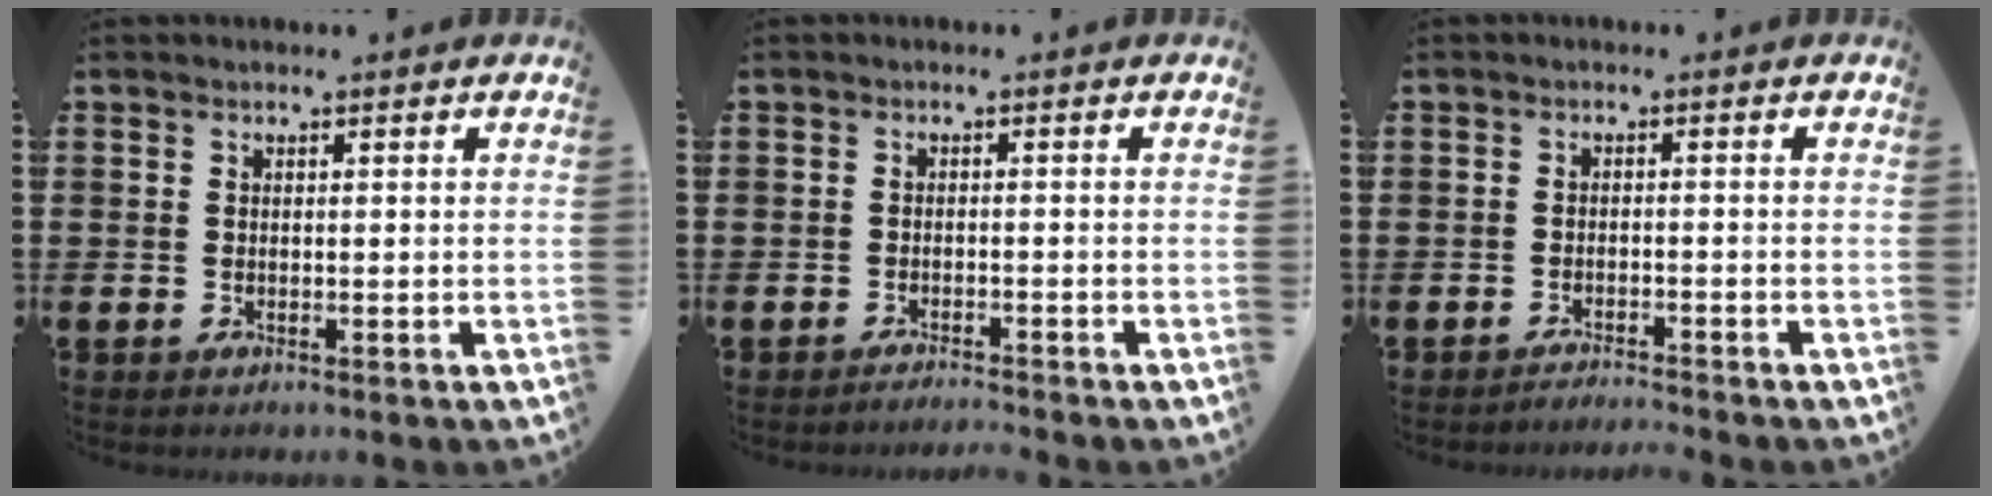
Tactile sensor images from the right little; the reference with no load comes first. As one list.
[{"total": 1.2, "force": [-1.2, -0.2, 0.0], "torque": [-0.002, 0.003, -0.025]}, {"total": 1.5, "force": [-1.4, -0.2, -0.1], "torque": [0.000, 0.004, -0.030]}]